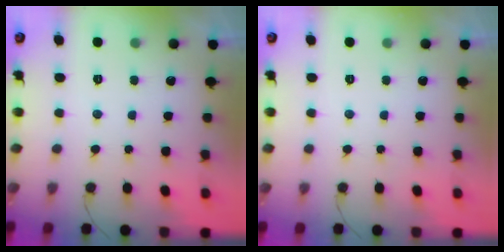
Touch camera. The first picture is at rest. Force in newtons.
{"total": 0.0}